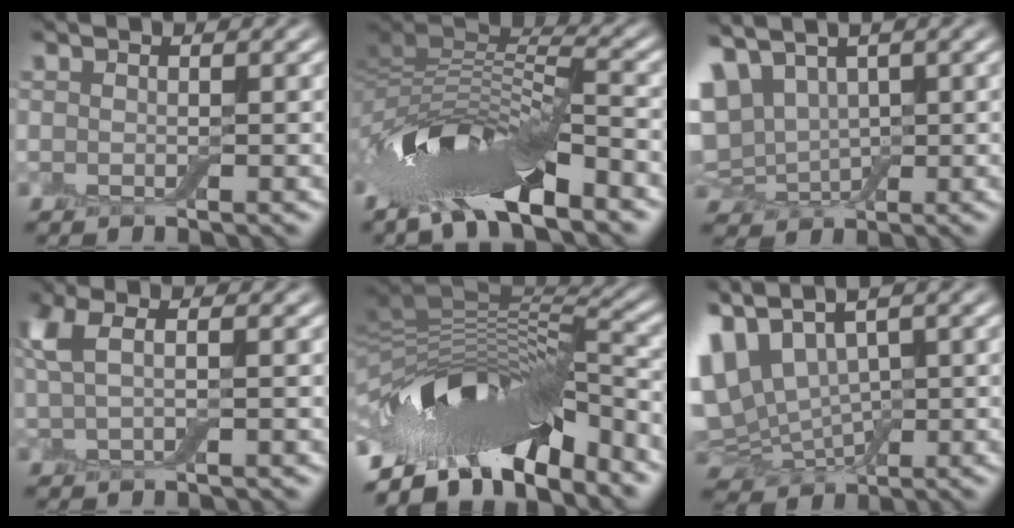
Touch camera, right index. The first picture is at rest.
{"total": 11.2, "force": [-5.4, 4.2, 8.9], "torque": [-0.158, 0.006, -0.103]}
{"total": 6.3, "force": [1.9, 4.4, 4.1], "torque": [-0.105, 0.002, 0.037]}
{"total": 2.7, "force": [0.6, 1.2, 2.4], "torque": [-0.056, 0.007, 0.013]}
{"total": 13.4, "force": [-7.8, 5.2, 9.6], "torque": [-0.160, 0.015, -0.121]}
{"total": 8.7, "force": [3.0, 5.3, 6.3], "torque": [-0.151, 0.005, 0.059]}